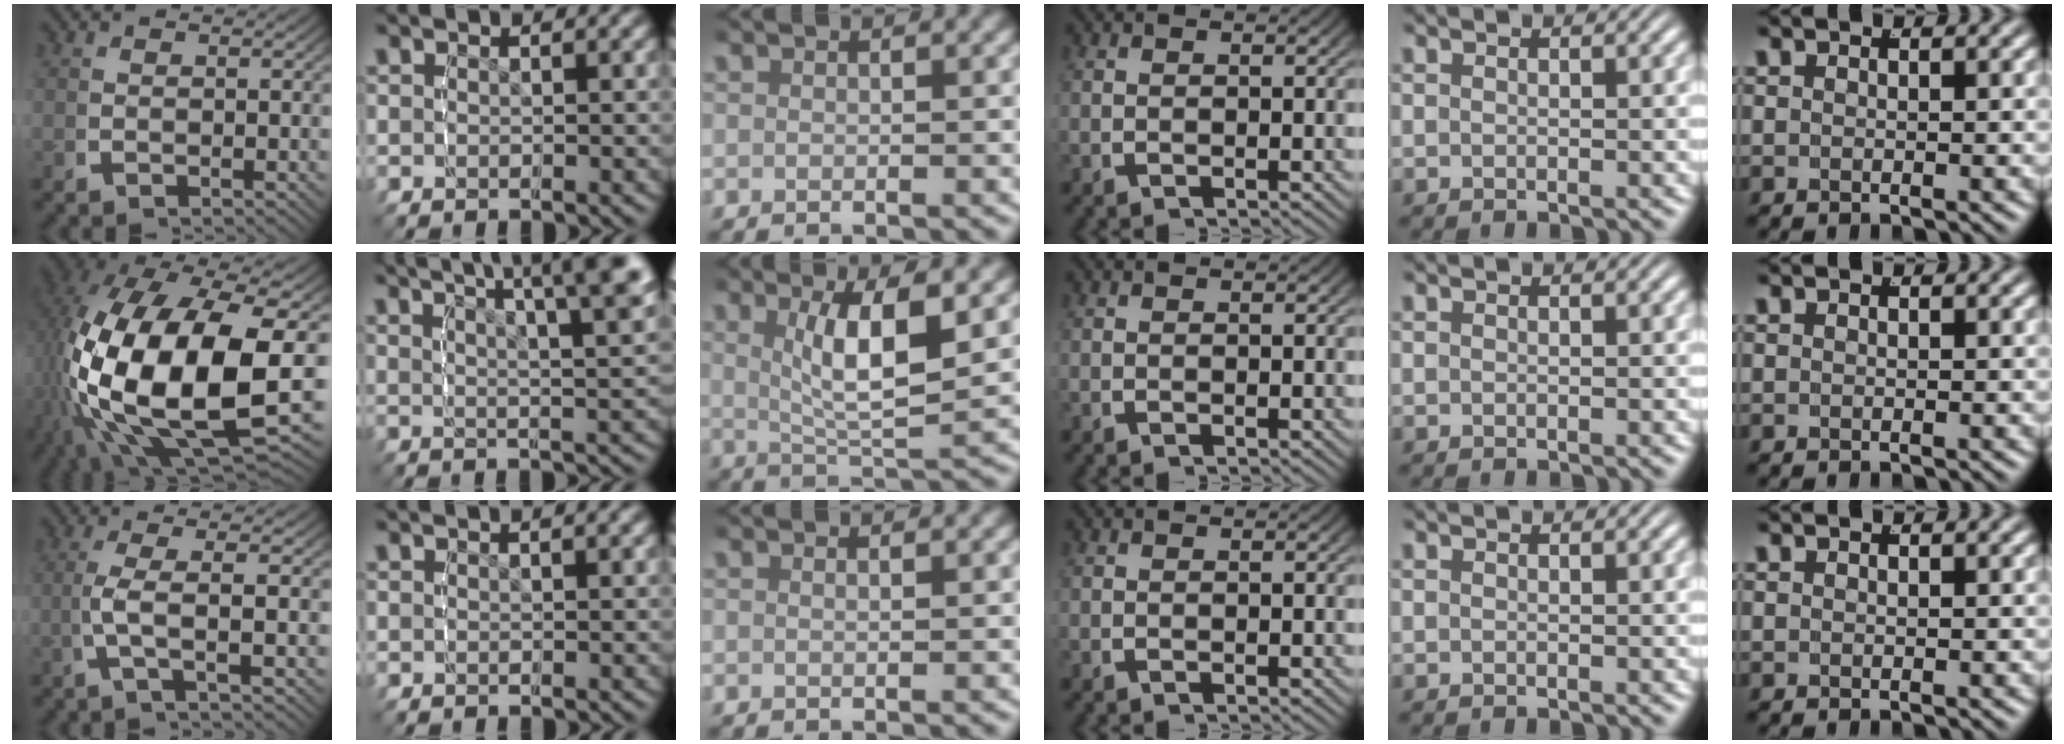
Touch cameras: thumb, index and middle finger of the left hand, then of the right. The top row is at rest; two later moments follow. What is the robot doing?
{"motion": "lift_and_place", "object": "tape"}